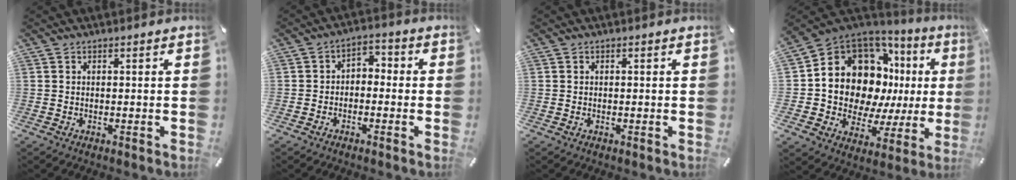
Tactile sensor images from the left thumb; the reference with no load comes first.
{"total": 3.8, "force": [-2.7, 2.4, 1.3], "torque": [-0.021, 0.019, -0.055]}
{"total": 0.0}
{"total": 16.2, "force": [4.8, 12.5, 9.2], "torque": [-0.152, -0.060, 0.095]}